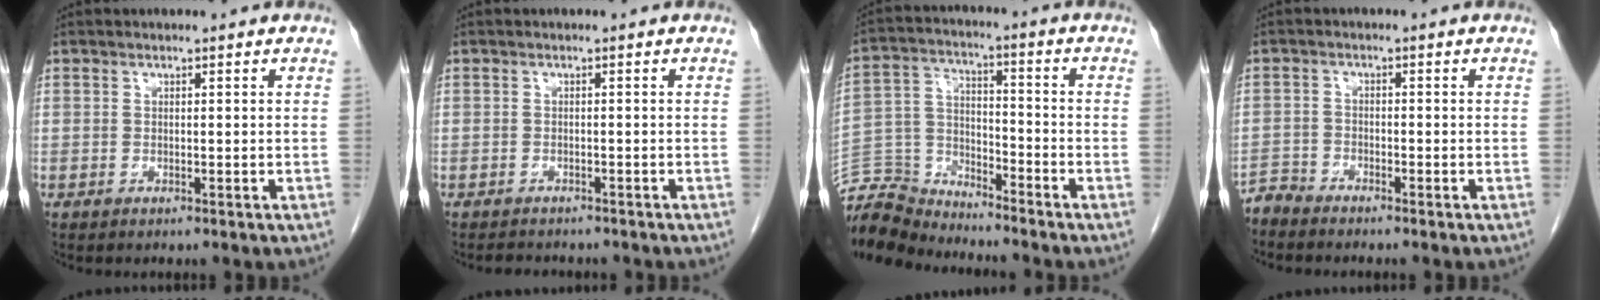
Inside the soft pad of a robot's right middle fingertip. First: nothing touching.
{"total": 3.8, "force": [-3.4, 1.3, 1.2], "torque": [-0.019, -0.004, -0.041]}
{"total": 9.4, "force": [-9.3, 0.9, -0.3], "torque": [0.002, 0.014, -0.184]}
{"total": 2.3, "force": [-2.2, -0.1, -0.4], "torque": [0.018, -0.010, -0.044]}